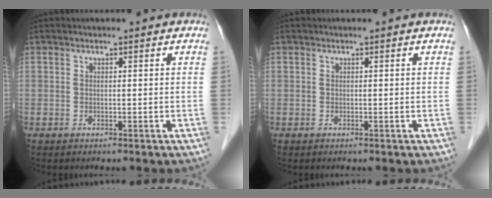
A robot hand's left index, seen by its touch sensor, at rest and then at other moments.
{"total": 0.0}